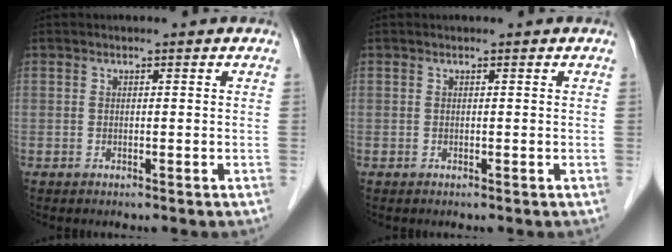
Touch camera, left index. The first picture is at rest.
{"total": 0.0}